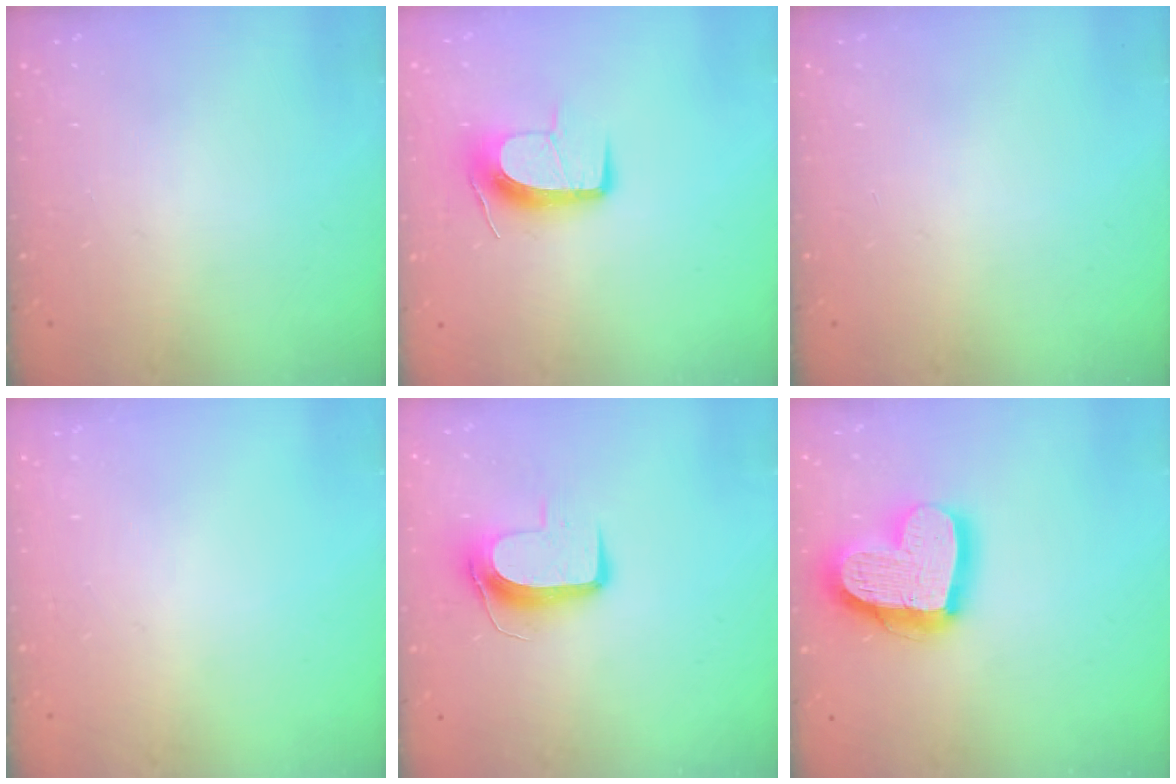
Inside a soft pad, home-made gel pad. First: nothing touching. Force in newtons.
{"total": 10.9, "press": 10.9, "slide": 0.2}
{"total": 0.0}
{"total": 0.0}
{"total": 10.1, "press": 10.1, "slide": 0.9}
{"total": 20.2, "press": 20.1, "slide": 2.0}